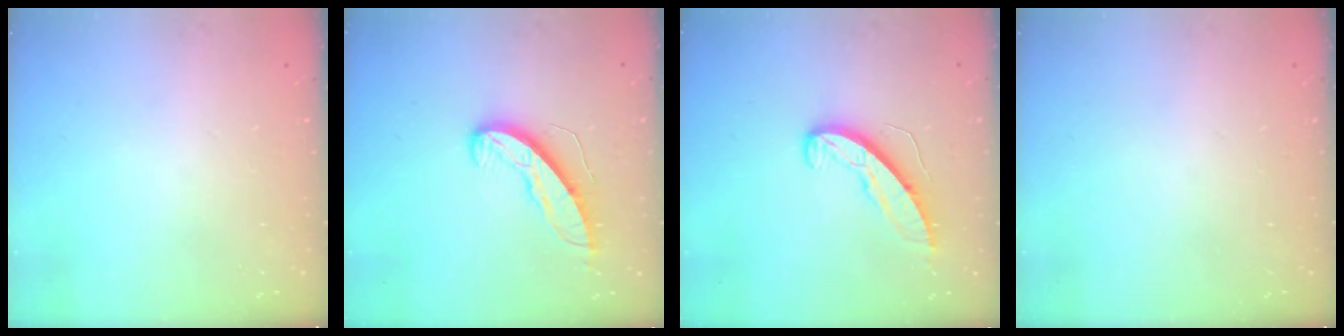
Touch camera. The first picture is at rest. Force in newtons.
{"total": 9.1, "press": 9.1, "slide": 0.5}
{"total": 8.9, "press": 8.9, "slide": 0.5}
{"total": 0.0}